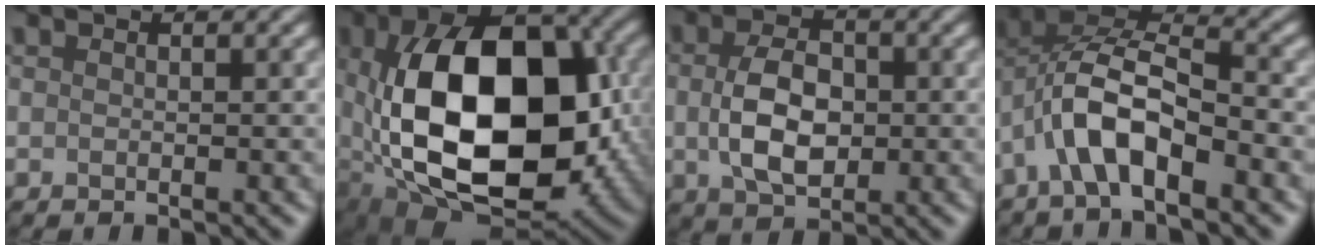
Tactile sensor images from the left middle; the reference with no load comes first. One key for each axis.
{"total": 16.0, "fx": -0.1, "fy": 10.2, "fz": 12.3, "tx": -0.235, "ty": -0.017, "tz": 0.020}
{"total": 4.7, "fx": 0.0, "fy": 3.0, "fz": 3.7, "tx": -0.085, "ty": -0.002, "tz": 0.003}
{"total": 7.3, "fx": -2.9, "fy": 3.0, "fz": 6.0, "tx": -0.124, "ty": 0.015, "tz": -0.053}